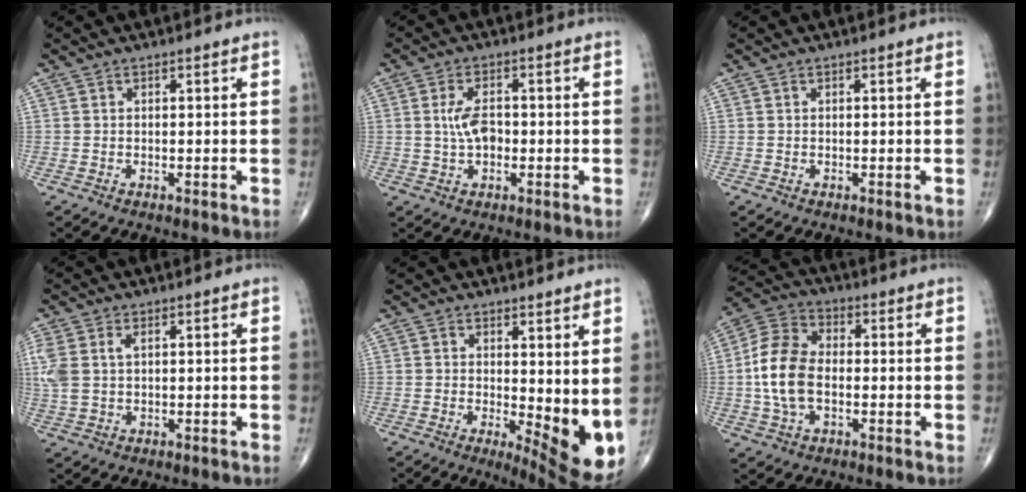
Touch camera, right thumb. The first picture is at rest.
{"total": 5.0, "force": [0.0, 2.8, 4.1], "torque": [-0.077, 0.006, -0.003]}
{"total": 0.0}
{"total": 6.4, "force": [1.6, 3.8, 4.8], "torque": [-0.141, 0.013, 0.039]}
{"total": 9.5, "force": [1.0, 3.7, 8.7], "torque": [-0.105, -0.026, 0.026]}
{"total": 11.8, "force": [-1.0, 7.3, 9.2], "torque": [-0.184, 0.022, -0.027]}